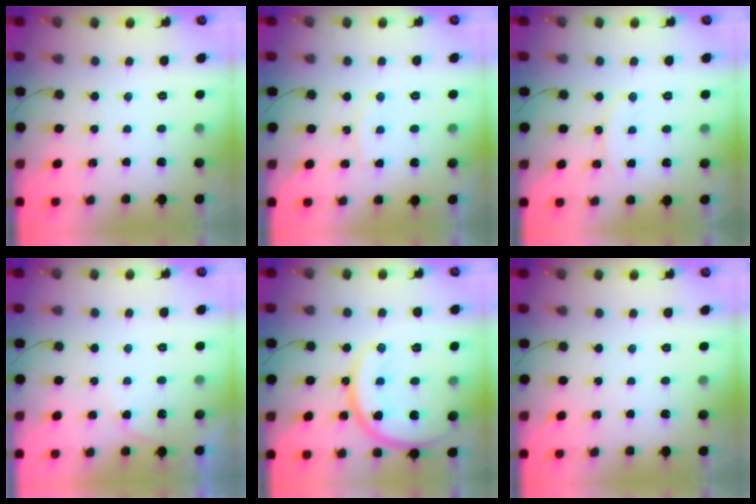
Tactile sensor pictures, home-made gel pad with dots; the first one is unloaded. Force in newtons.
{"total": 7.7, "press": 7.7, "slide": 0.4}
{"total": 7.6, "press": 7.6, "slide": 0.7}
{"total": 5.0, "press": 4.9, "slide": 0.9}
{"total": 15.5, "press": 15.5, "slide": 1.3}
{"total": 0.0}